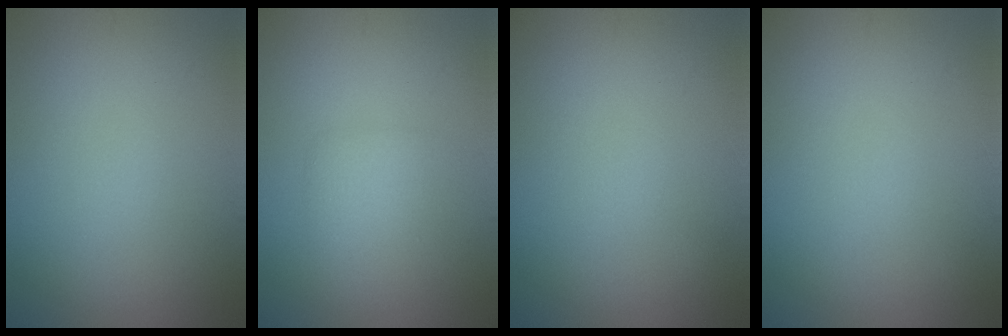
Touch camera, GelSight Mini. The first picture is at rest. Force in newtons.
{"total": 1.9, "press": 1.9, "slide": 0.1}
{"total": 0.0}
{"total": 0.0}